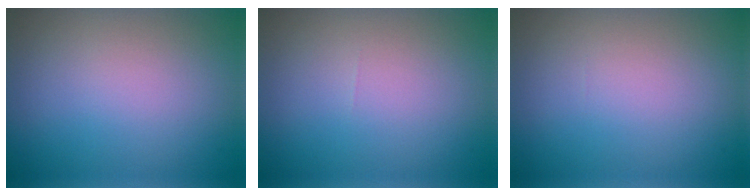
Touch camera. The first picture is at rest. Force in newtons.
{"total": 0.0}
{"total": 0.0}